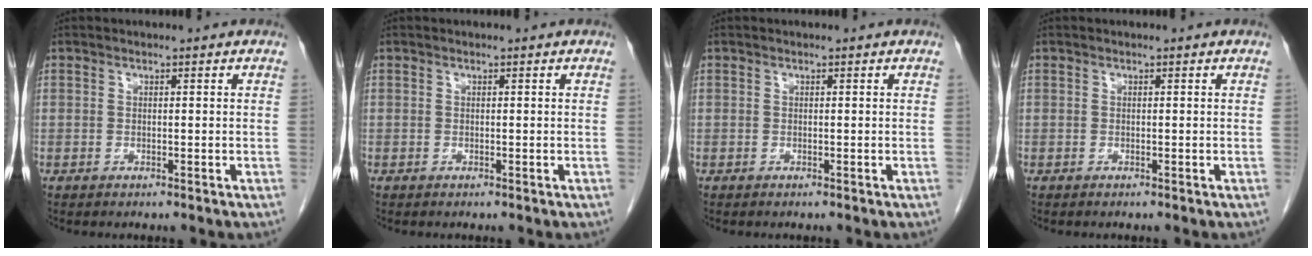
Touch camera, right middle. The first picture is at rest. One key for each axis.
{"total": 0.0}
{"total": 0.0}
{"total": 0.0}